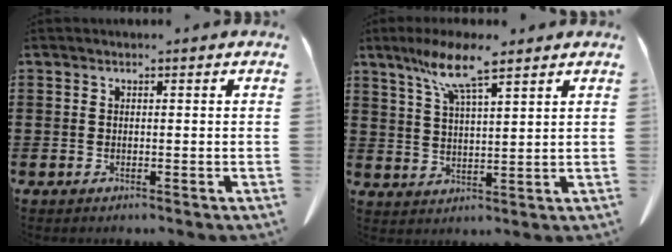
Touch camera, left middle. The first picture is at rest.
{"total": 8.0, "force": [5.5, 0.8, 5.7], "torque": [-0.124, -0.005, 0.096]}